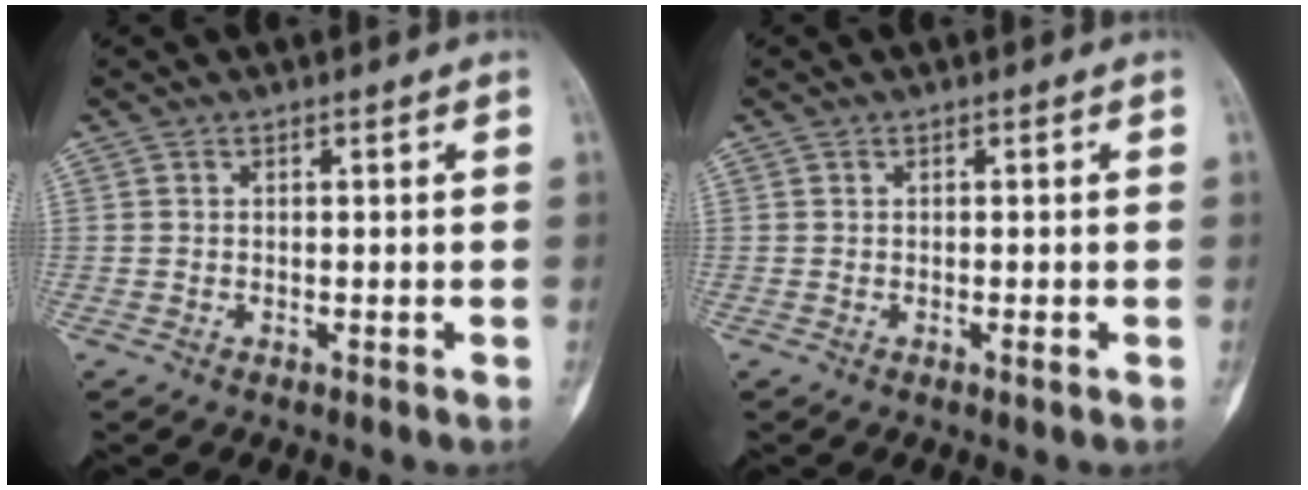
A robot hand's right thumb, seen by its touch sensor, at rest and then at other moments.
{"total": 0.5, "force": [-0.2, 0.0, 0.5], "torque": [-0.009, -0.001, -0.003]}